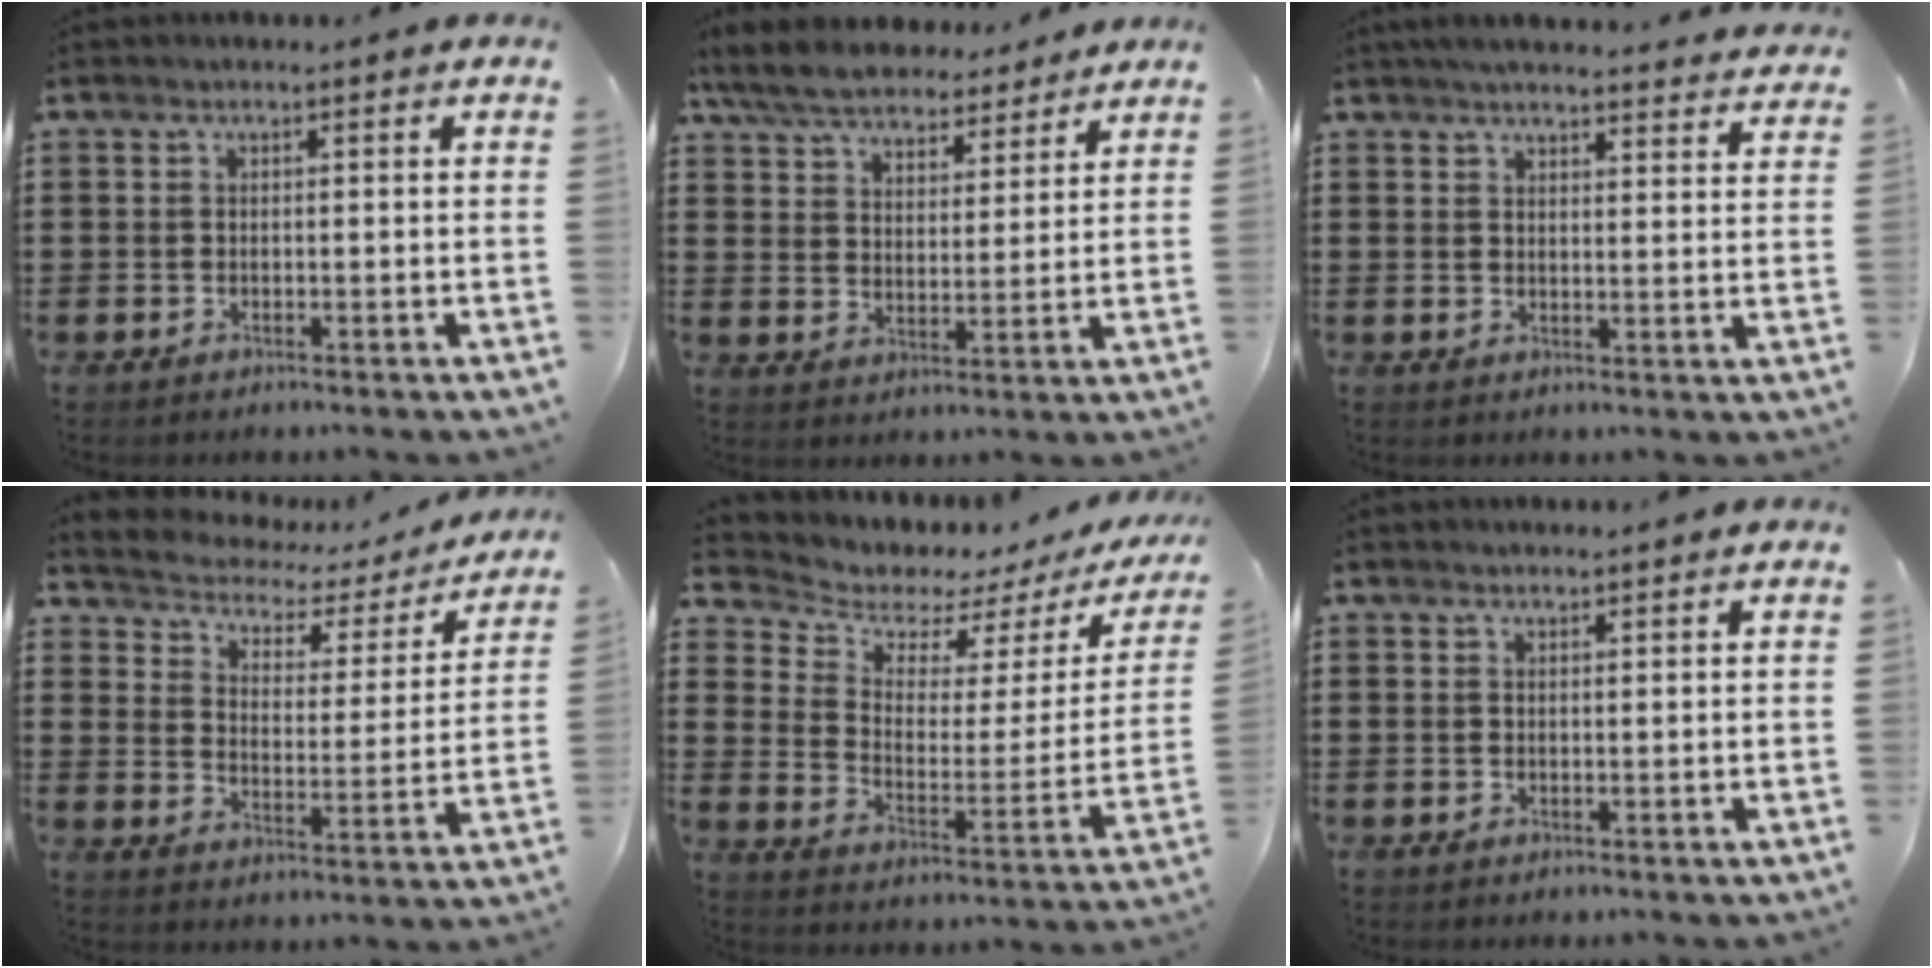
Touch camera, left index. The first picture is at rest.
{"total": 6.7, "force": [6.2, 1.6, 1.9], "torque": [-0.065, -0.025, 0.112]}
{"total": 4.2, "force": [4.1, -0.1, 1.0], "torque": [-0.033, -0.017, 0.074]}
{"total": 2.9, "force": [2.4, 1.5, 0.7], "torque": [-0.035, -0.020, 0.031]}
{"total": 4.7, "force": [4.2, 1.9, 0.5], "torque": [-0.034, -0.042, 0.067]}
{"total": 0.7, "force": [0.7, 0.1, 0.1], "torque": [-0.003, -0.001, 0.015]}